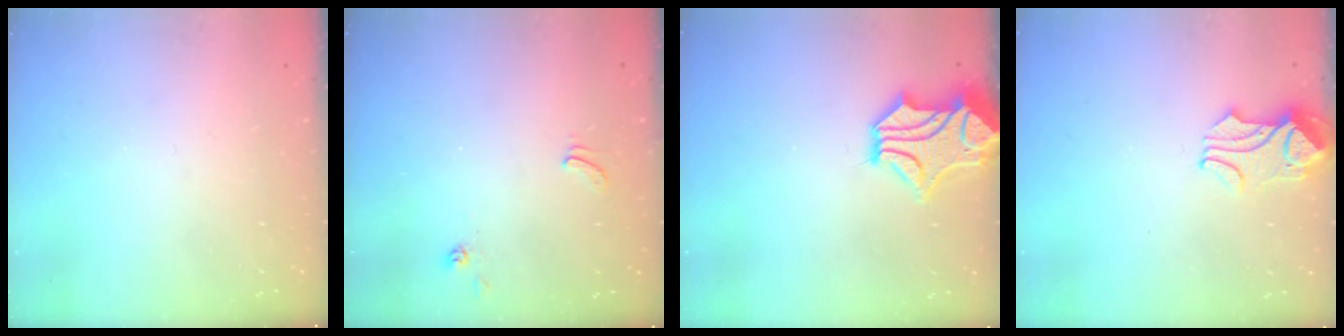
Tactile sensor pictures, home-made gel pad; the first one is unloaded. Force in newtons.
{"total": 2.3, "press": 2.3, "slide": 0.4}
{"total": 1.6, "press": 0.8, "slide": 1.4}
{"total": 2.7, "press": 2.6, "slide": 0.5}